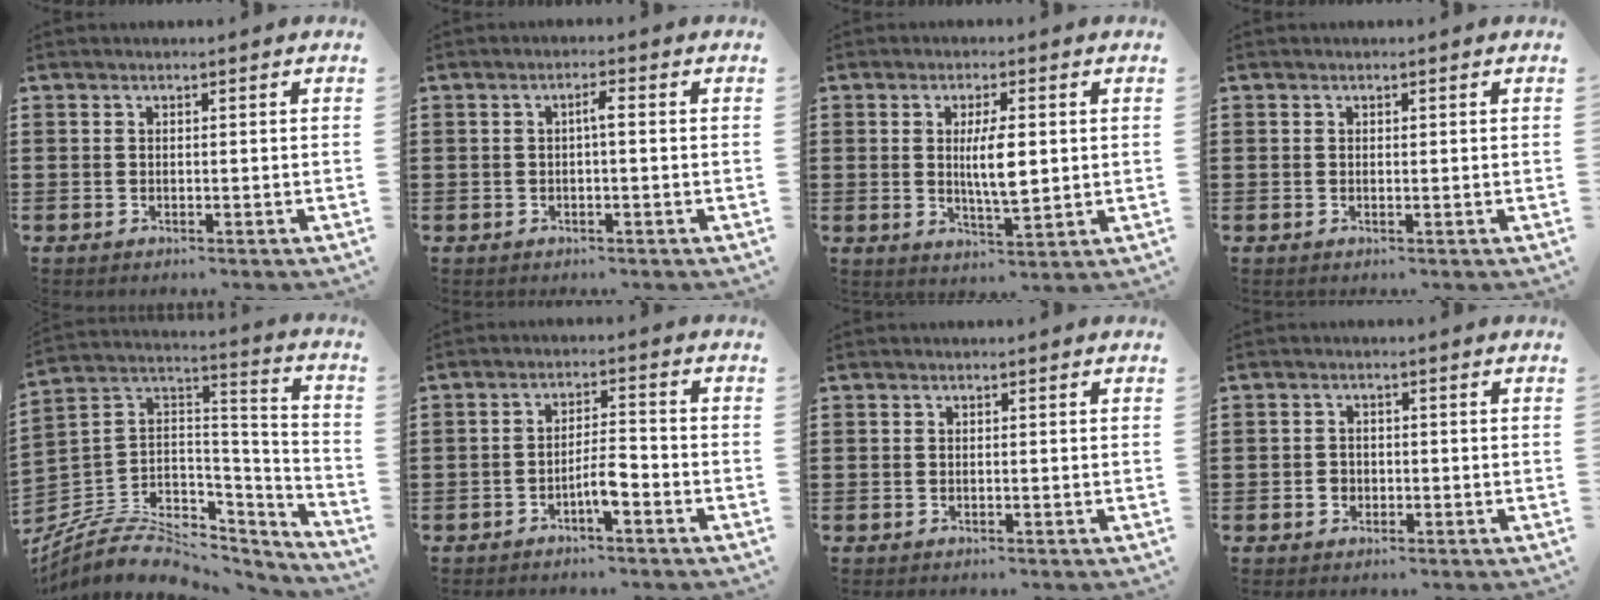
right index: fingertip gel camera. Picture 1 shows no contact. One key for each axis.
{"total": 1.8, "fx": -0.2, "fy": 0.1, "fz": 1.8, "tx": -0.035, "ty": 0.001, "tz": -0.005}
{"total": 6.1, "fx": 0.5, "fy": 1.7, "fz": 5.9, "tx": -0.107, "ty": -0.004, "tz": 0.003}
{"total": 0.0}
{"total": 7.2, "fx": -4.3, "fy": 5.0, "fz": 2.8, "tx": -0.071, "ty": -0.001, "tz": -0.077}
{"total": 4.3, "fx": -2.2, "fy": 1.0, "fz": 3.6, "tx": -0.077, "ty": 0.004, "tz": -0.046}
{"total": 0.0}
{"total": 1.6, "fx": -0.5, "fy": 1.4, "fz": 0.5, "tx": -0.013, "ty": 0.003, "tz": -0.013}